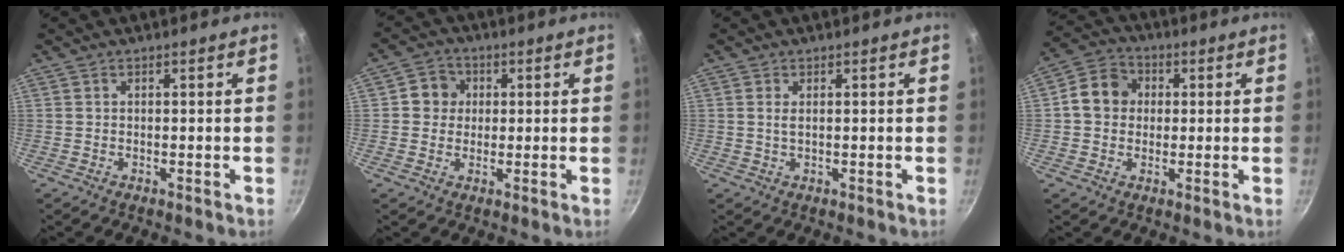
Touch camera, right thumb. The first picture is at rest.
{"total": 5.1, "force": [0.9, 4.8, 1.6], "torque": [0.006, 0.006, 0.003]}
{"total": 1.5, "force": [0.4, 0.7, 1.2], "torque": [-0.025, 0.000, 0.007]}
{"total": 8.0, "force": [0.7, 7.0, 3.9], "torque": [-0.039, 0.015, -0.006]}